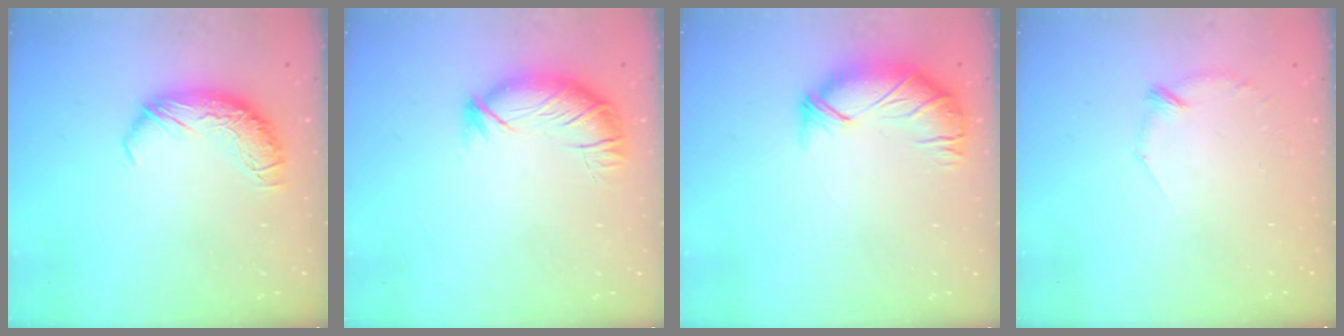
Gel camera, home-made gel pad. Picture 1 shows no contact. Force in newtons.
{"total": 3.8, "press": 3.8, "slide": 0.4}
{"total": 3.6, "press": 2.8, "slide": 2.2}
{"total": 7.0, "press": 7.0, "slide": 0.8}